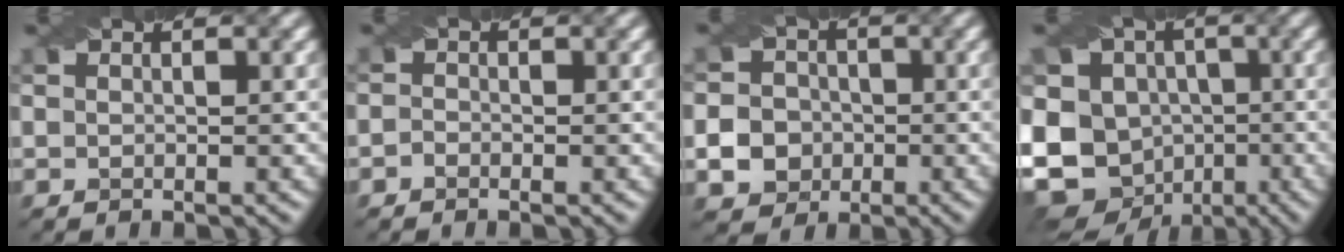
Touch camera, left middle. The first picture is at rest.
{"total": 1.9, "force": [-1.5, -0.6, -1.0], "torque": [-0.003, -0.005, -0.003]}
{"total": 4.3, "force": [-2.0, 3.8, 0.3], "torque": [-0.014, 0.006, -0.027]}
{"total": 15.1, "force": [-4.9, 12.8, 6.3], "torque": [-0.156, -0.020, -0.079]}